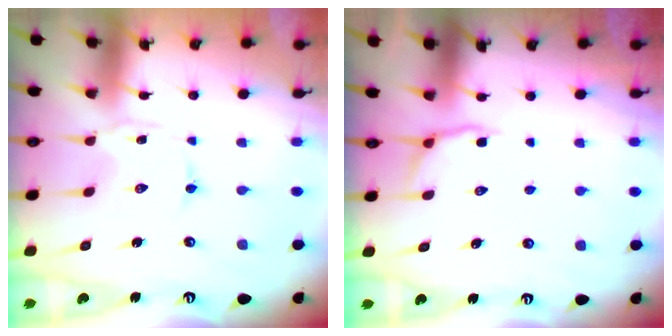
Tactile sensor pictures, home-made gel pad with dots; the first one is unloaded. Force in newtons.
{"total": 2.6, "press": 1.4, "slide": 2.2}